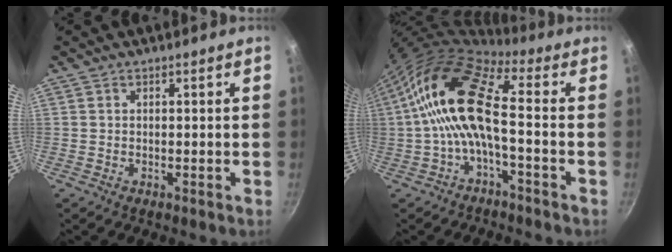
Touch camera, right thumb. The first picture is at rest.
{"total": 13.8, "force": [-1.0, 5.1, 12.8], "torque": [-0.256, 0.035, -0.035]}